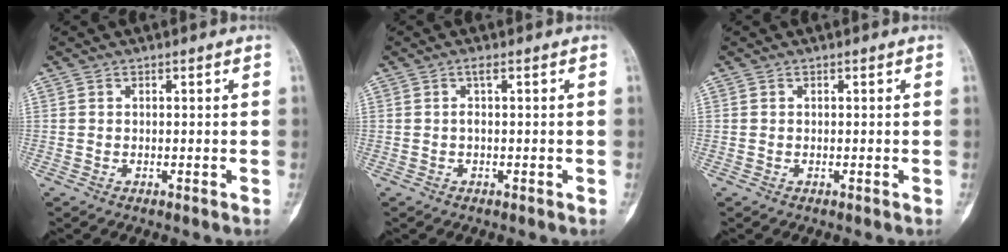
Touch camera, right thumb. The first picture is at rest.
{"total": 1.2, "force": [0.1, 0.1, 1.2], "torque": [-0.026, 0.005, 0.001]}
{"total": 0.0}